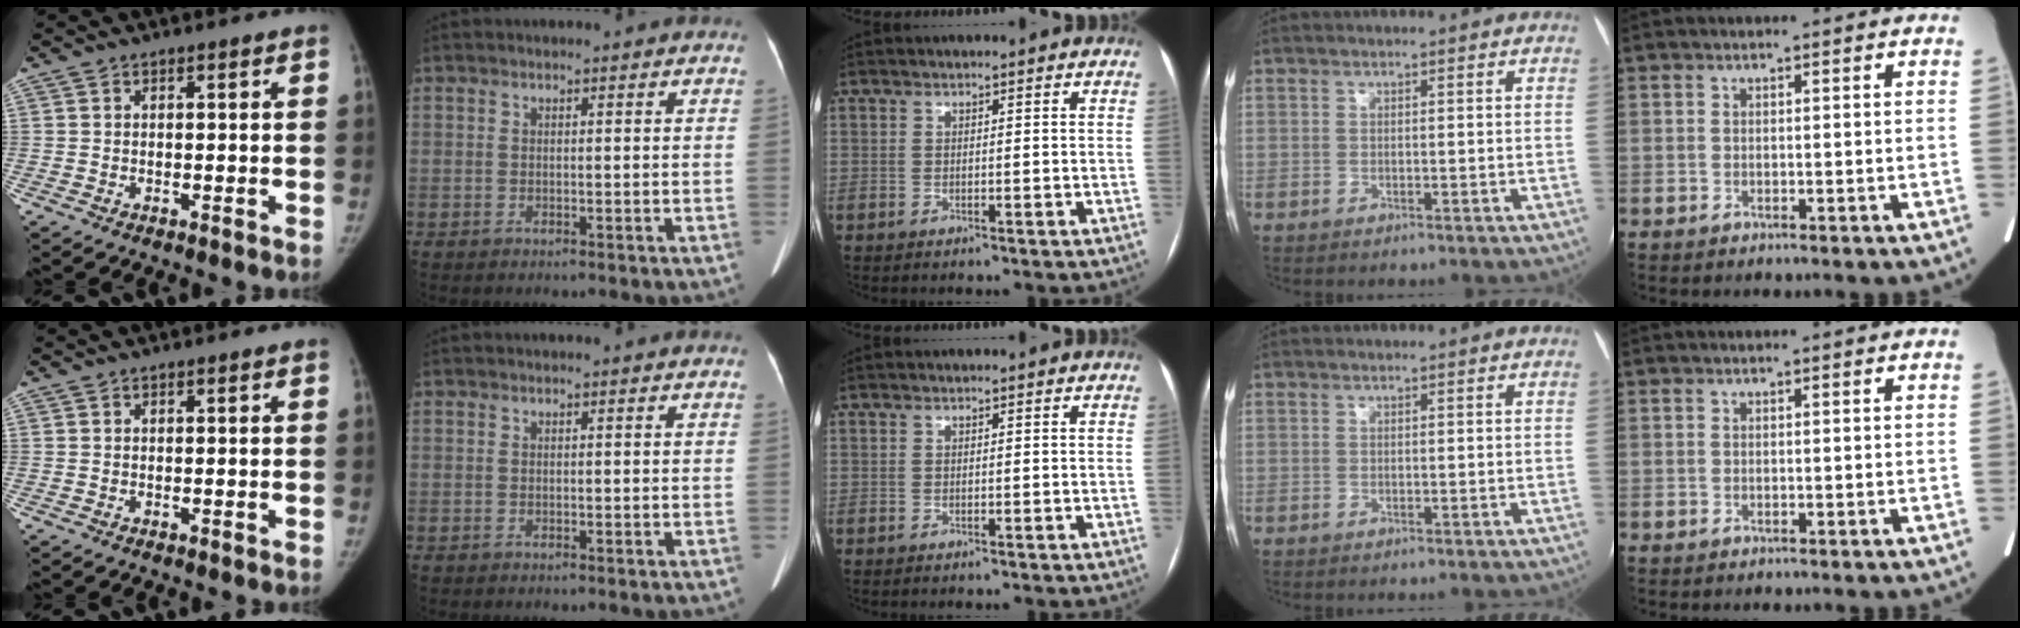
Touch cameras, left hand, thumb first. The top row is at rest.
{}